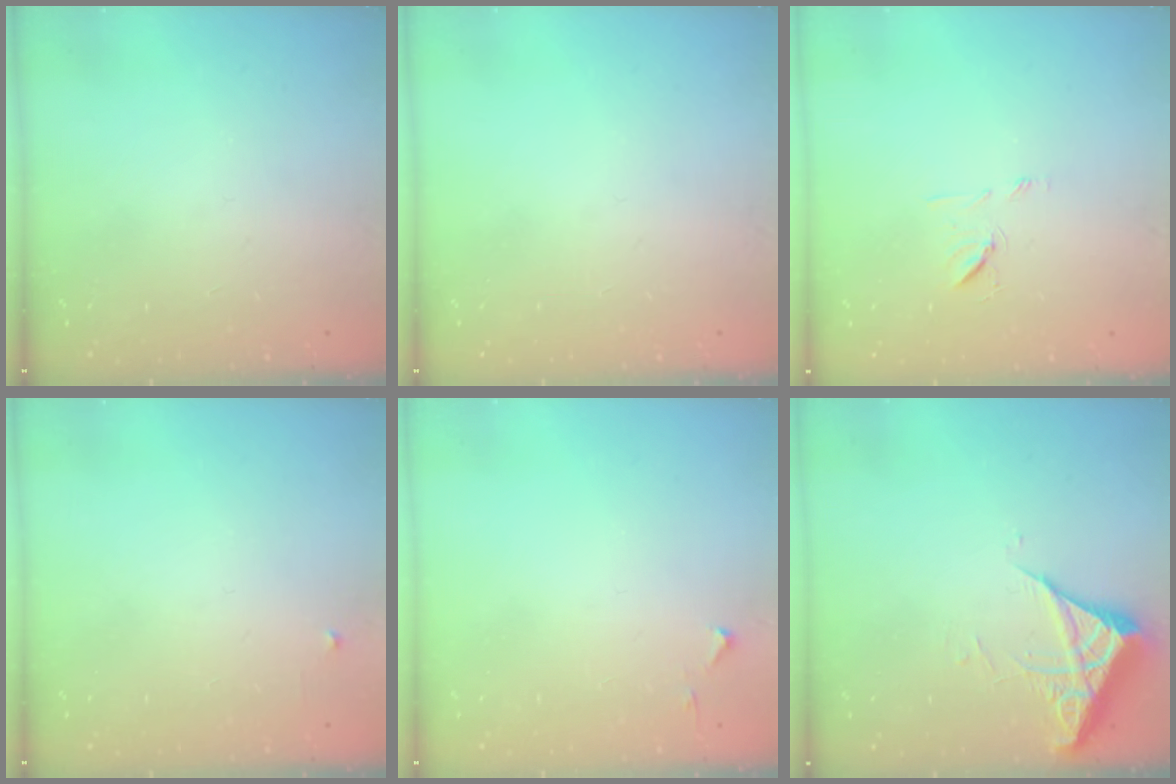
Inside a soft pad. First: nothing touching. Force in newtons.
{"total": 0.0}
{"total": 7.2, "press": 7.2, "slide": 0.8}
{"total": 2.4, "press": 2.3, "slide": 0.4}
{"total": 3.1, "press": 3.1, "slide": 0.5}
{"total": 5.4, "press": 5.3, "slide": 0.6}